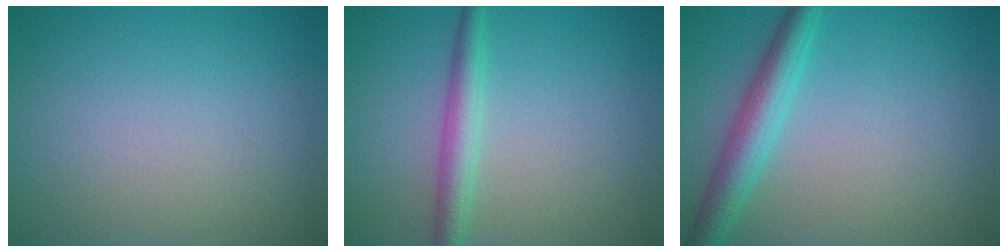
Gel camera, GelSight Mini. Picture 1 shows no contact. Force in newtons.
{"total": 2.8, "press": 2.8, "slide": 0.0}
{"total": 4.0, "press": 4.0, "slide": 0.1}